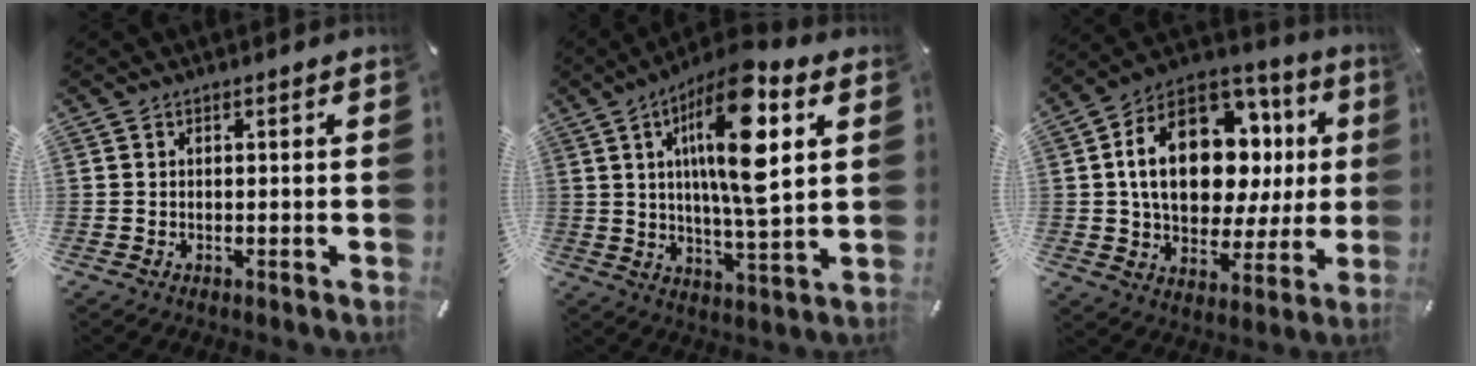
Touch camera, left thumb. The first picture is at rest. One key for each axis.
{"total": 18.3, "fx": 5.7, "fy": 5.1, "fz": 16.7, "tx": -0.300, "ty": -0.019, "tz": 0.077}
{"total": 23.2, "fx": 5.6, "fy": 15.2, "fz": 16.6, "tx": -0.276, "ty": -0.018, "tz": 0.098}